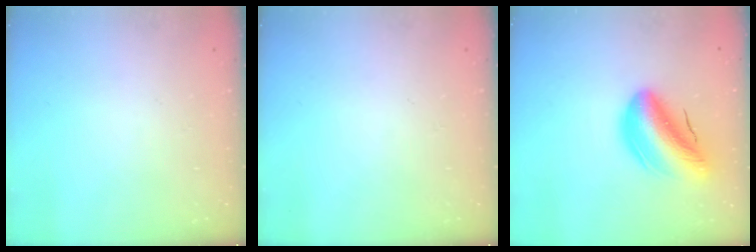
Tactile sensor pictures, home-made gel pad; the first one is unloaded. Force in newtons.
{"total": 0.0}
{"total": 12.6, "press": 12.1, "slide": 3.4}